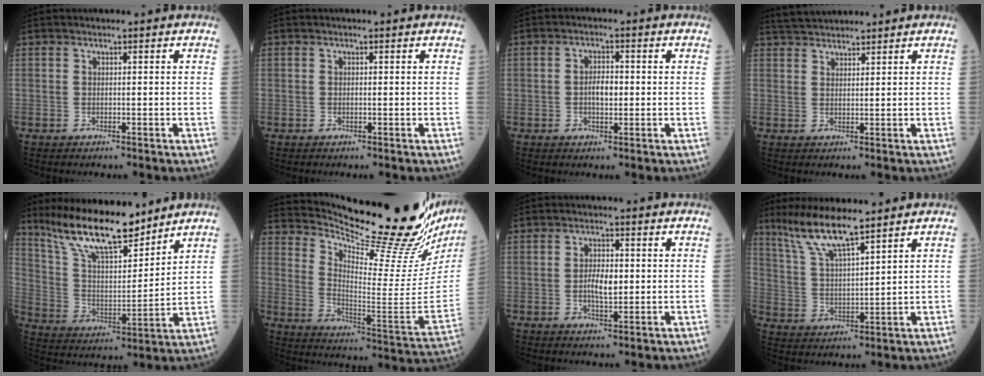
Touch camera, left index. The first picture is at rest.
{"total": 0.0}
{"total": 3.1, "force": [-0.3, 1.4, 2.7], "torque": [-0.043, 0.005, -0.007]}
{"total": 5.6, "force": [5.4, 0.8, 1.4], "torque": [-0.020, 0.036, 0.095]}
{"total": 15.4, "force": [12.6, 3.3, 8.2], "torque": [-0.142, 0.000, 0.232]}
{"total": 27.4, "force": [24.6, 0.5, 12.0], "torque": [-0.194, -0.128, 0.337]}
{"total": 3.9, "force": [-0.3, 1.5, 3.6], "torque": [-0.063, -0.001, -0.005]}
{"total": 9.4, "force": [7.4, 0.8, 5.8], "torque": [-0.111, 0.008, 0.145]}